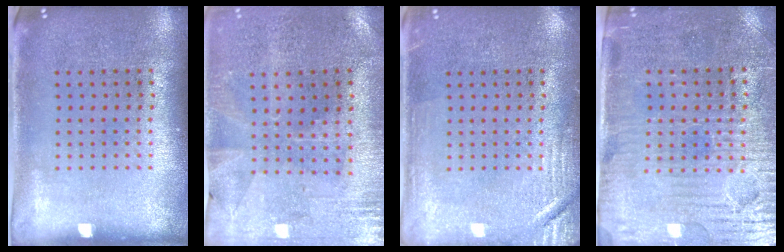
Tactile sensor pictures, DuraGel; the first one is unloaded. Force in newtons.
{"total": 0.5, "press": 0.3, "slide": 0.4}
{"total": 2.5, "press": 2.5, "slide": 0.4}
{"total": 3.9, "press": 3.5, "slide": 1.5}